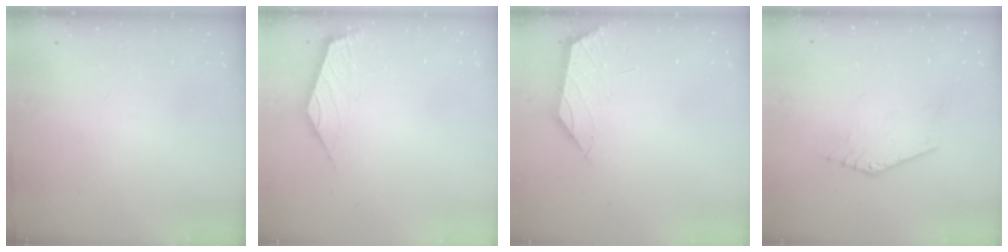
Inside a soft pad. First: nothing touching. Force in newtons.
{"total": 2.4, "press": 2.4, "slide": 0.4}
{"total": 1.1, "press": 1.0, "slide": 0.4}
{"total": 2.7, "press": 2.6, "slide": 0.5}